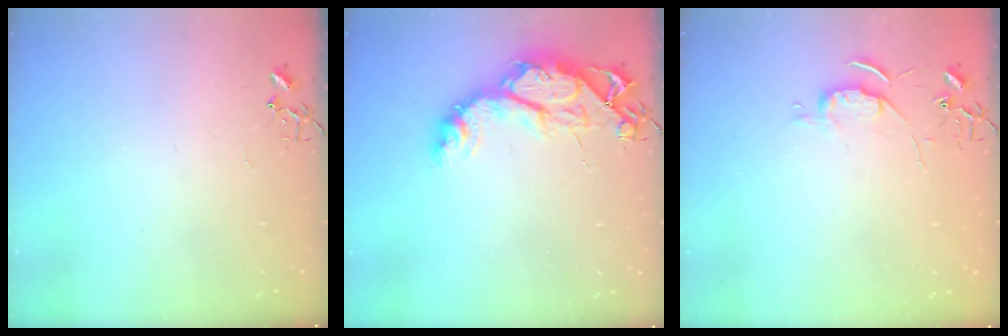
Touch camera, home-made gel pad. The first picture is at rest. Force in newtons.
{"total": 14.8, "press": 14.7, "slide": 1.4}
{"total": 5.4, "press": 5.4, "slide": 0.7}